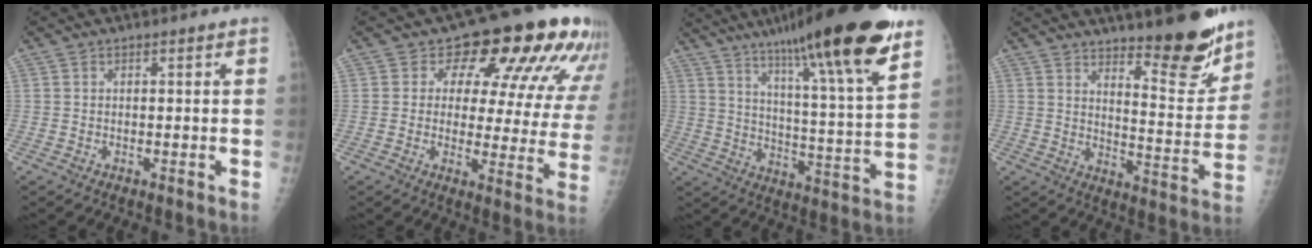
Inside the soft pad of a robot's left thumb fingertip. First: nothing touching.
{"total": 17.7, "force": [9.7, 8.9, 11.8], "torque": [-0.097, -0.037, 0.106]}
{"total": 25.2, "force": [16.7, 2.6, 18.7], "torque": [-0.278, -0.053, 0.255]}
{"total": 14.9, "force": [11.4, 3.6, 9.0], "torque": [-0.084, -0.096, 0.172]}